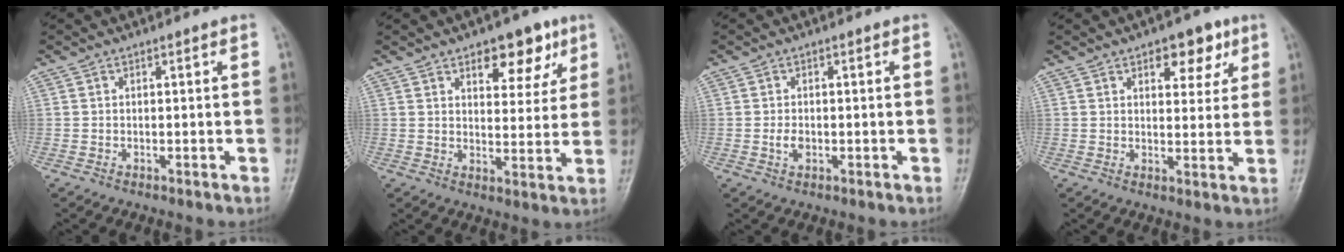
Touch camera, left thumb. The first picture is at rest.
{"total": 9.5, "force": [5.3, 5.0, 6.1], "torque": [-0.044, -0.024, 0.072]}
{"total": 1.9, "force": [-0.5, 1.2, 1.3], "torque": [-0.021, 0.001, -0.009]}
{"total": 7.2, "force": [3.9, 3.9, 4.7], "torque": [-0.028, -0.015, 0.048]}